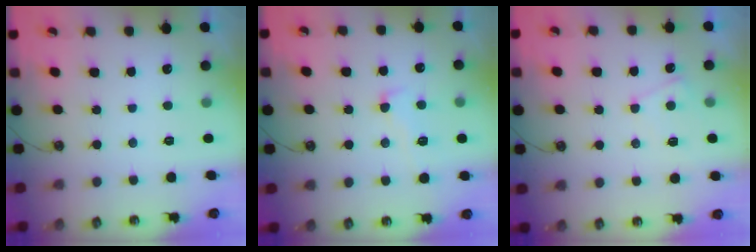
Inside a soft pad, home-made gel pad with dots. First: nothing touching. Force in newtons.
{"total": 0.8, "press": 0.1, "slide": 0.8}
{"total": 2.3, "press": 2.3, "slide": 0.3}